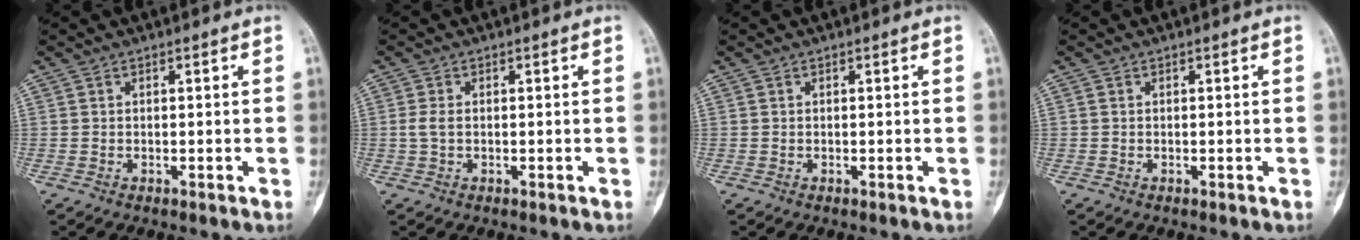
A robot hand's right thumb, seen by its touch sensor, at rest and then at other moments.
{"total": 1.9, "force": [-0.1, 1.1, 1.5], "torque": [-0.039, 0.000, -0.004]}
{"total": 0.0}
{"total": 0.0}